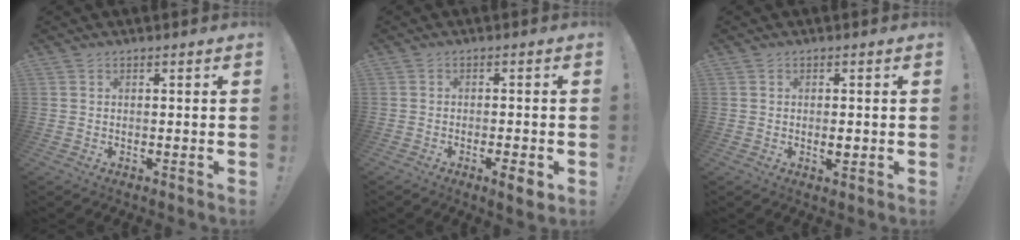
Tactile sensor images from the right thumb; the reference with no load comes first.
{"total": 4.4, "force": [-2.0, 1.0, 3.7], "torque": [-0.044, -0.001, -0.029]}
{"total": 2.0, "force": [-0.4, 0.9, 1.7], "torque": [-0.012, -0.005, -0.009]}